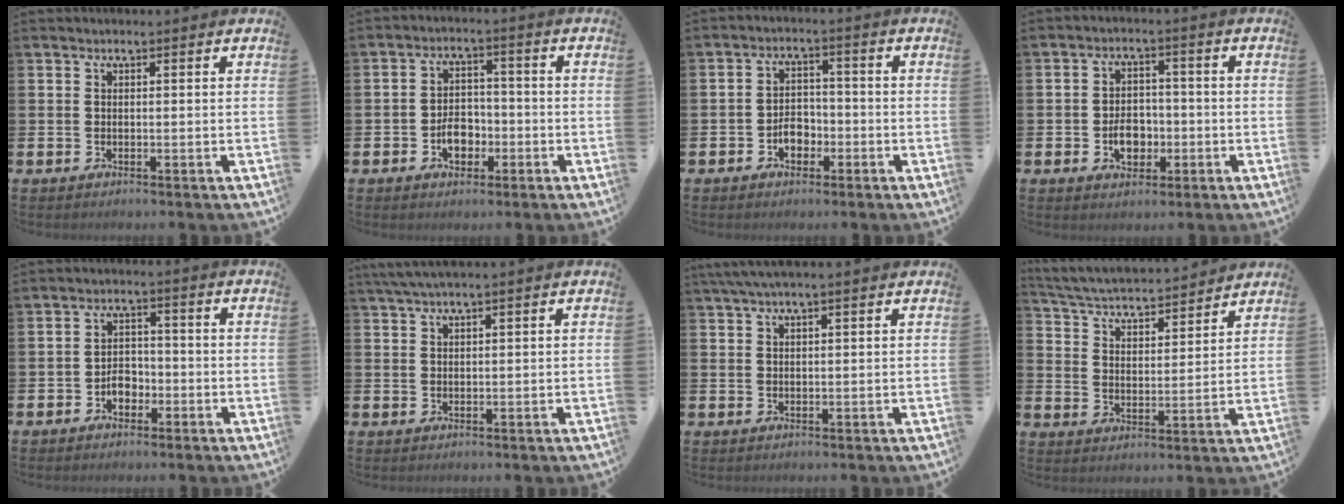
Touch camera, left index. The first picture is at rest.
{"total": 4.4, "force": [-1.6, 3.0, 2.7], "torque": [-0.030, -0.001, -0.037]}
{"total": 3.6, "force": [-1.7, 2.5, 2.0], "torque": [-0.026, 0.002, -0.039]}
{"total": 4.7, "force": [-1.3, 3.4, 3.1], "torque": [-0.037, -0.001, -0.029]}
{"total": 3.3, "force": [-1.6, 2.3, 1.7], "torque": [-0.021, 0.001, -0.038]}
{"total": 2.3, "force": [1.8, 0.0, 1.4], "torque": [-0.032, 0.004, 0.033]}
{"total": 2.8, "force": [2.2, 0.1, 1.7], "torque": [-0.039, 0.003, 0.040]}
{"total": 4.5, "force": [4.5, 0.5, 0.6], "torque": [-0.034, -0.044, 0.072]}